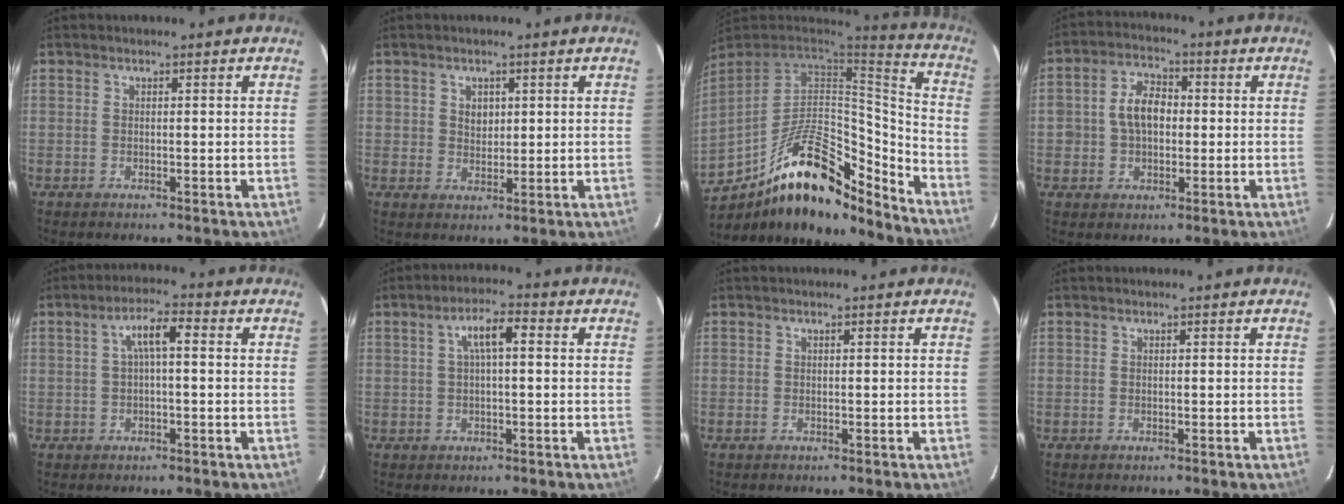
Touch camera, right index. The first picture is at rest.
{"total": 2.9, "force": [1.0, 2.5, 1.1], "torque": [-0.014, 0.005, 0.018]}
{"total": 23.4, "force": [-15.8, 9.1, 14.7], "torque": [-0.263, 0.010, -0.248]}
{"total": 7.1, "force": [0.0, 5.2, 4.8], "torque": [-0.092, 0.023, 0.004]}
{"total": 4.6, "force": [0.4, 1.2, 4.4], "torque": [-0.082, 0.015, 0.011]}
{"total": 5.0, "force": [0.9, 1.4, 4.7], "torque": [-0.086, 0.014, 0.019]}
{"total": 0.0}
{"total": 0.0}